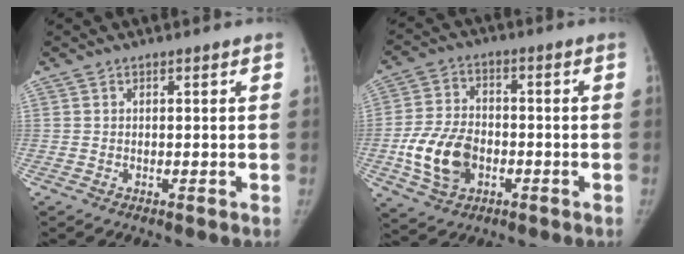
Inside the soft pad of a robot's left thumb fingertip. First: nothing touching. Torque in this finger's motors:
{"motor_torque": [-0.96, 1.26, 0.45, 0.18, 0.08]}